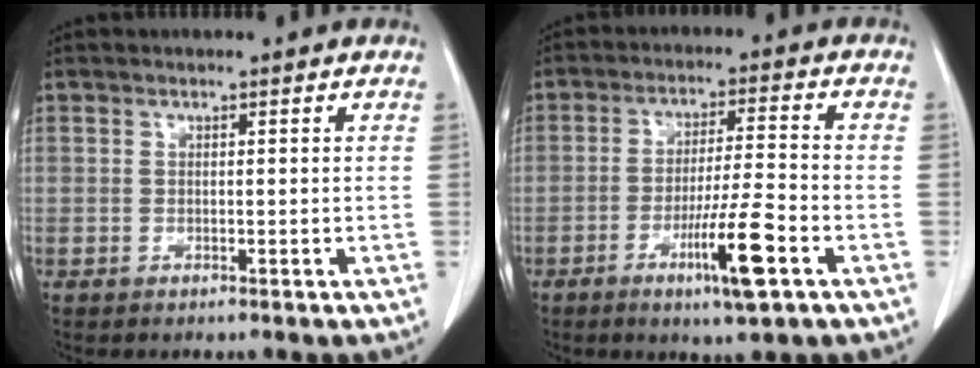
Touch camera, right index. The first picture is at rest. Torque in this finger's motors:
{"motor_torque": [1.74, -0.40, 0.86, 0.19]}